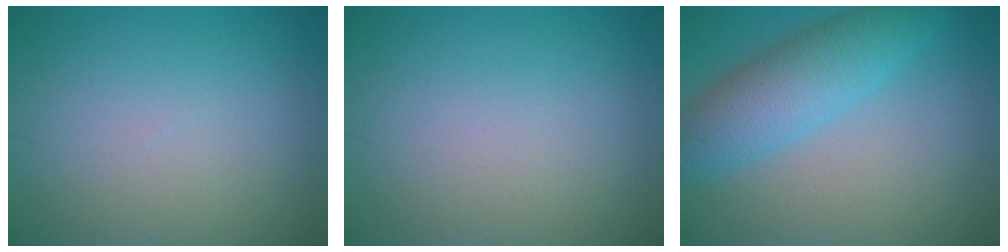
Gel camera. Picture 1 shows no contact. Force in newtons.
{"total": 0.0}
{"total": 5.8, "press": 5.8, "slide": 0.1}